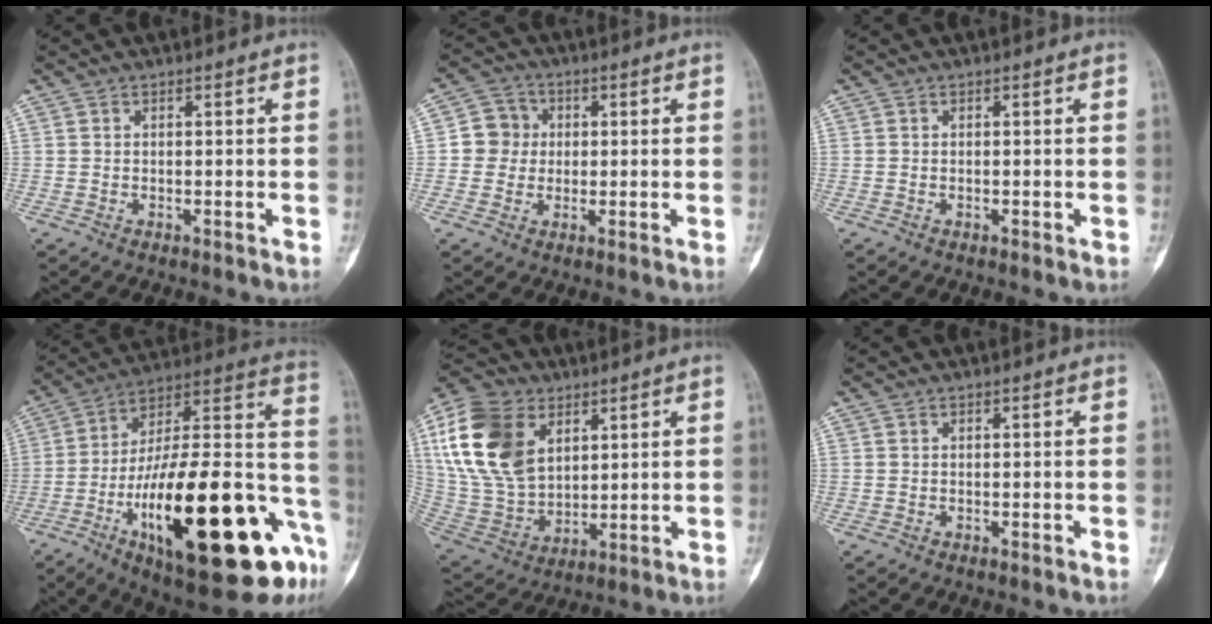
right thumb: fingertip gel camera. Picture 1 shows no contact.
{"total": 5.8, "force": [0.3, 5.5, 1.6], "torque": [0.003, 0.010, -0.004]}
{"total": 0.5, "force": [-0.1, 0.3, 0.4], "torque": [-0.007, -0.001, -0.002]}
{"total": 33.8, "force": [-11.9, 9.8, 30.1], "torque": [-0.417, 0.034, -0.173]}
{"total": 20.2, "force": [7.0, 13.6, 13.2], "torque": [-0.256, -0.016, 0.137]}
{"total": 0.0}